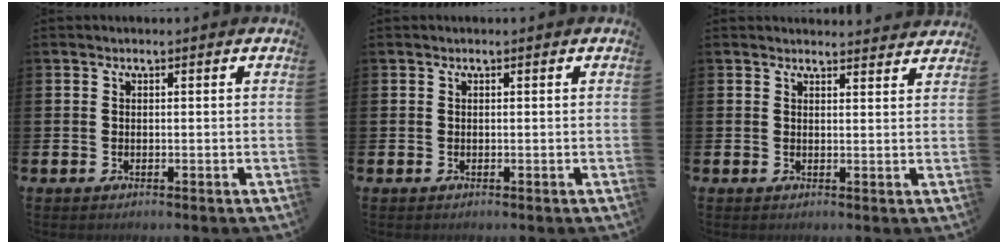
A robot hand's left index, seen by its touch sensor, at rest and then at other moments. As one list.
[{"total": 0.0}, {"total": 2.2, "force": [2.2, 0.1, -0.2], "torque": [0.012, -0.016, 0.037]}]